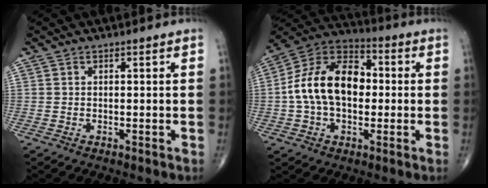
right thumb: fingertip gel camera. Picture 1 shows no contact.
{"total": 16.7, "force": [0.1, 10.7, 12.8], "torque": [-0.210, 0.034, -0.010]}